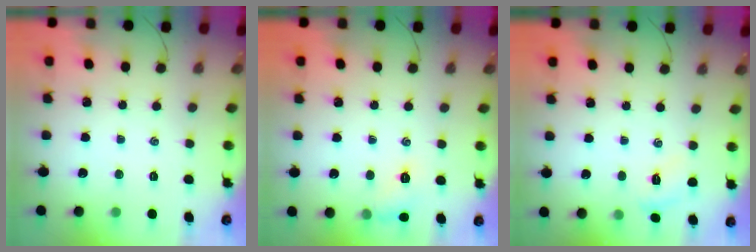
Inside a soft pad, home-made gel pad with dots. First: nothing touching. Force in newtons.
{"total": 7.8, "press": 7.7, "slide": 1.1}
{"total": 3.9, "press": 3.7, "slide": 1.1}